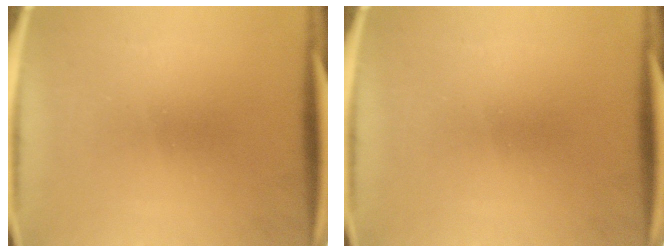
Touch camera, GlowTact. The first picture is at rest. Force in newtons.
{"total": 0.0}